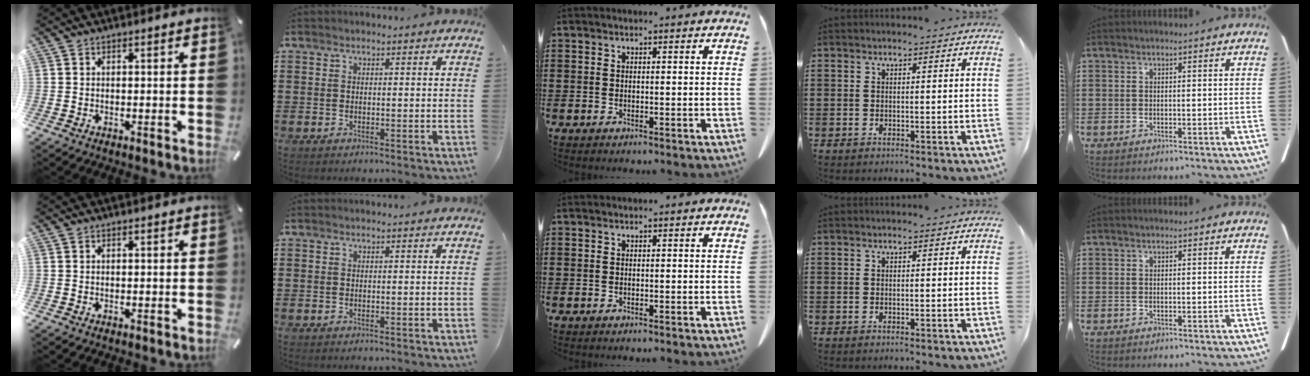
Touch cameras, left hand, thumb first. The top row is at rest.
{}